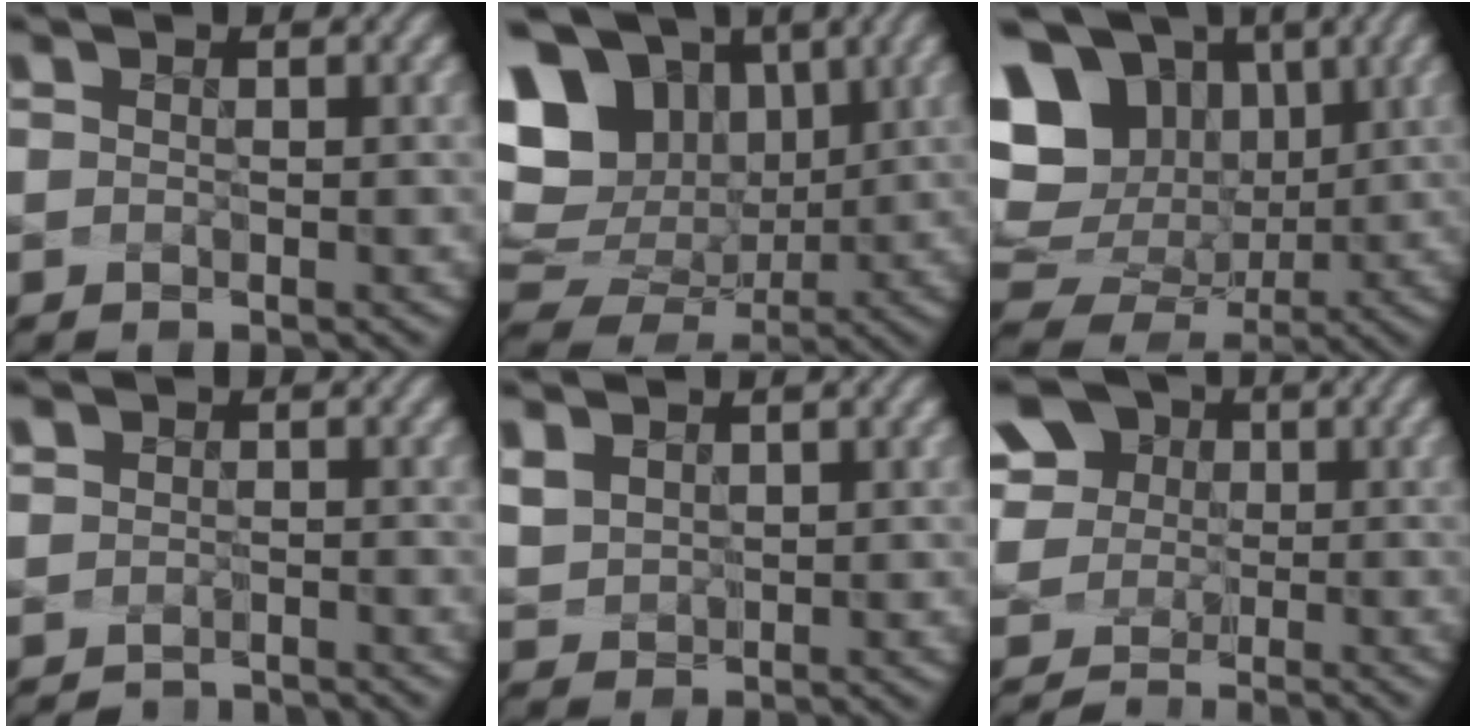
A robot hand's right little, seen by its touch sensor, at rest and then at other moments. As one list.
[{"total": 14.4, "force": [4.3, 11.2, 8.0], "torque": [-0.202, 0.011, 0.118]}, {"total": 15.9, "force": [4.9, 12.9, 7.9], "torque": [-0.206, 0.011, 0.114]}, {"total": 2.5, "force": [-2.3, 1.1, -0.1], "torque": [0.020, -0.011, -0.027]}, {"total": 1.6, "force": [1.1, 1.0, 0.4], "torque": [-0.056, -0.015, 0.057]}, {"total": 8.9, "force": [-0.7, 8.4, 2.9], "torque": [-0.123, 0.000, -0.015]}]